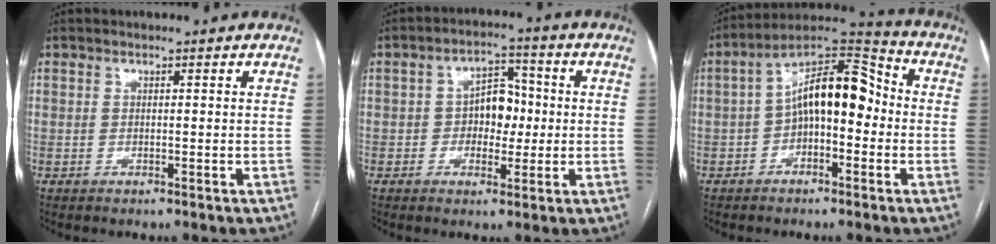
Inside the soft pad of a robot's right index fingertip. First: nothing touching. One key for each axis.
{"total": 6.4, "fx": -0.3, "fy": 4.0, "fz": 5.0, "tx": -0.075, "ty": 0.021, "tz": -0.004}
{"total": 12.2, "fx": -0.5, "fy": 5.1, "fz": 11.1, "tx": -0.186, "ty": 0.053, "tz": -0.014}